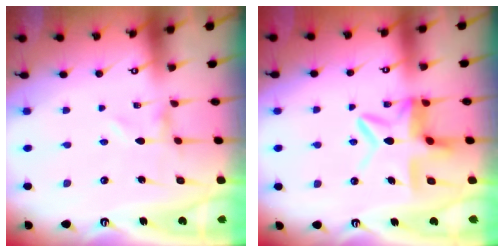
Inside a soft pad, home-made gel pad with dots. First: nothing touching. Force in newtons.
{"total": 11.6, "press": 11.5, "slide": 1.2}